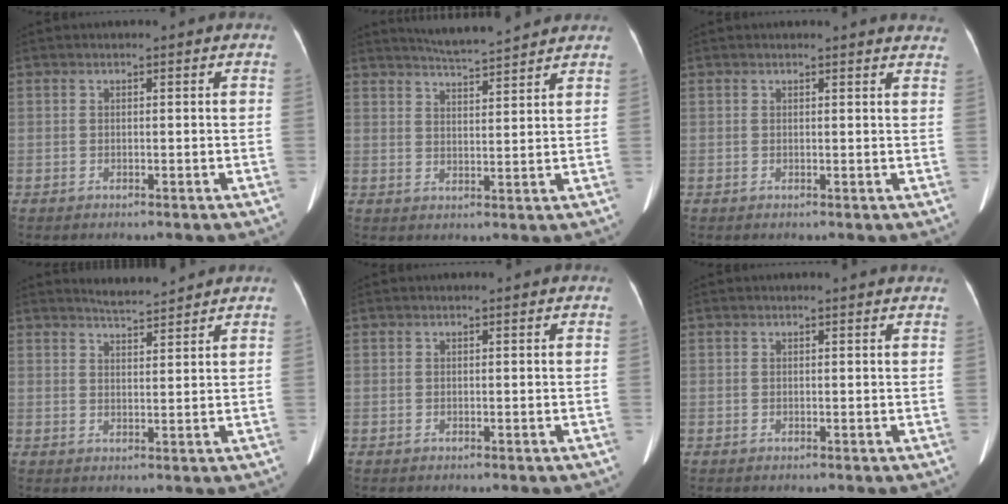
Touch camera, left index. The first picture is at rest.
{"total": 7.8, "force": [7.4, -0.2, 2.4], "torque": [-0.053, 0.013, 0.114]}
{"total": 6.2, "force": [6.0, 0.6, 1.0], "torque": [0.000, -0.009, 0.036]}
{"total": 3.7, "force": [3.7, -0.2, 0.4], "torque": [-0.015, 0.002, 0.063]}
{"total": 0.0}
{"total": 2.4, "force": [2.3, 0.1, 0.5], "torque": [-0.012, 0.006, 0.016]}